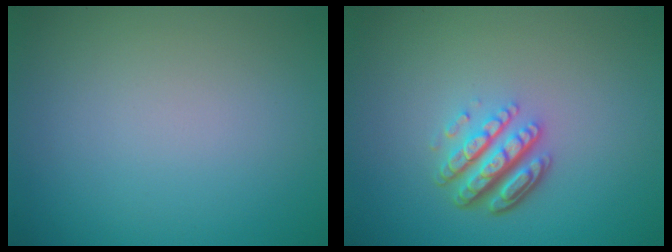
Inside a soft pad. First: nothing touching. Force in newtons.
{"total": 5.0, "press": 3.5, "slide": 3.6}